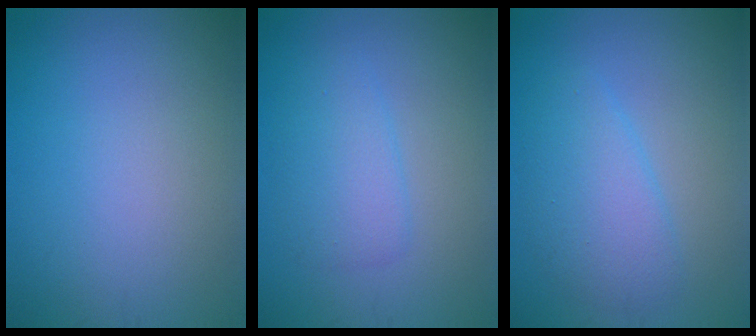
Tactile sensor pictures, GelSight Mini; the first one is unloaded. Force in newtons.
{"total": 2.8, "press": 2.8, "slide": 0.1}
{"total": 3.5, "press": 3.5, "slide": 0.3}